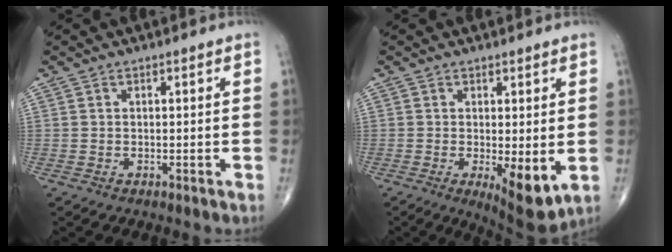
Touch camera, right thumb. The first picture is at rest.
{"total": 8.0, "force": [-1.3, 2.5, 7.5], "torque": [-0.105, -0.024, -0.013]}